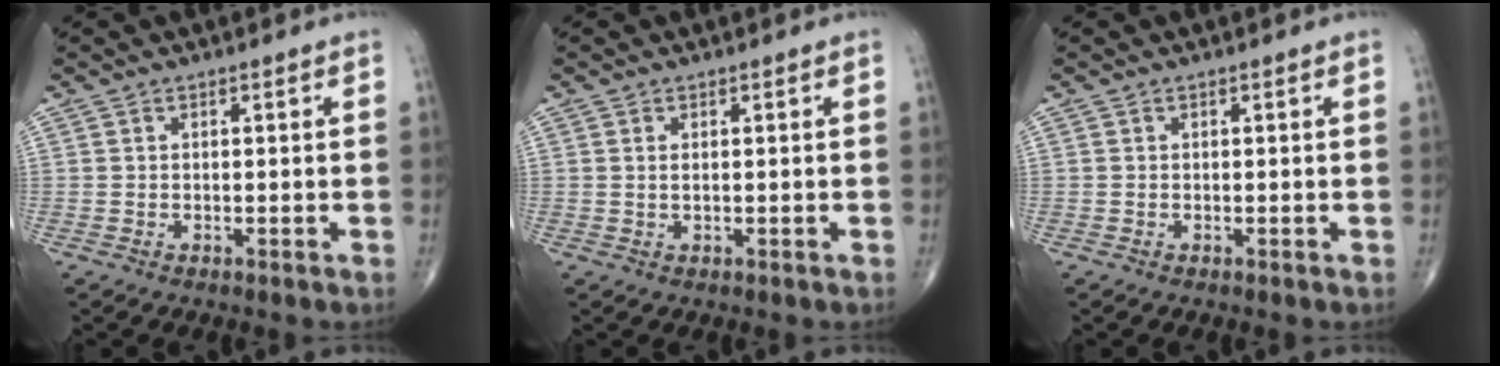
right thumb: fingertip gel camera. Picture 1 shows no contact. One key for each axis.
{"total": 0.9, "fx": 0.3, "fy": 0.3, "fz": 0.8, "tx": -0.016, "ty": 0.000, "tz": 0.006}
{"total": 0.0}